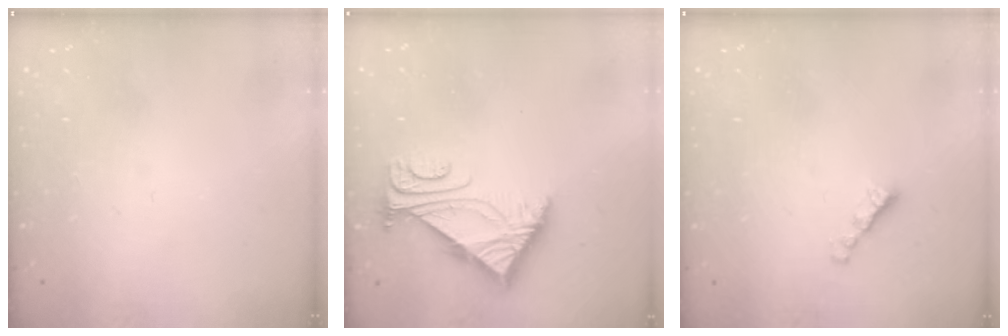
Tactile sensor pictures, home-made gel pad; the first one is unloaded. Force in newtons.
{"total": 5.8, "press": 5.7, "slide": 0.9}
{"total": 2.7, "press": 2.6, "slide": 0.7}